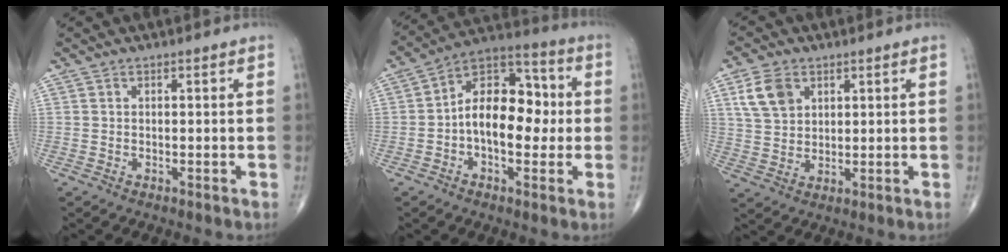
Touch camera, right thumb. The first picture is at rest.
{"total": 14.7, "force": [-0.6, 8.8, 11.7], "torque": [-0.153, 0.038, -0.021]}
{"total": 7.3, "force": [3.2, 5.1, 4.2], "torque": [-0.064, -0.006, 0.064]}